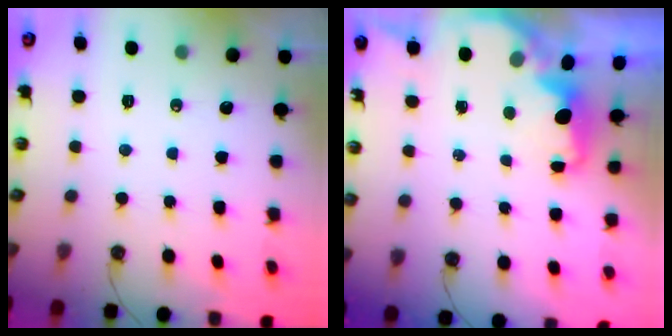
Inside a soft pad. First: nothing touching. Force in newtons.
{"total": 2.2, "press": 2.0, "slide": 0.8}